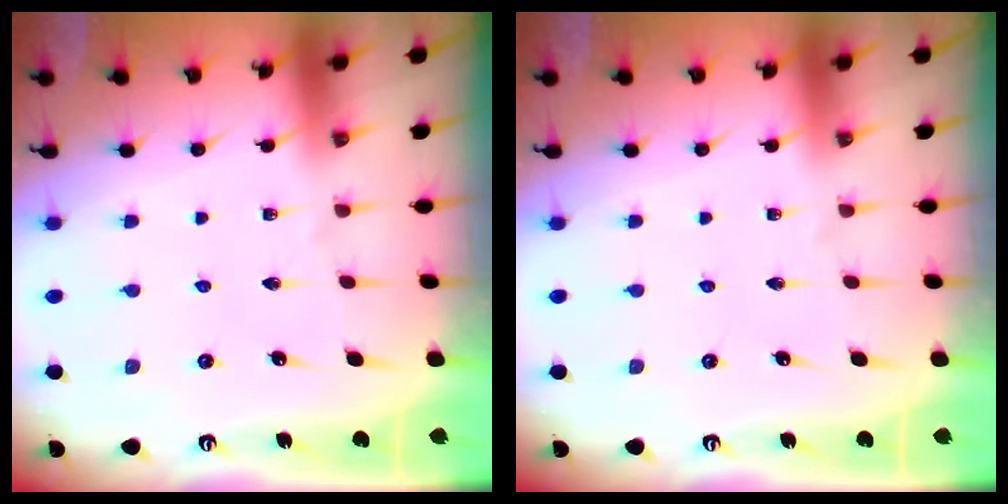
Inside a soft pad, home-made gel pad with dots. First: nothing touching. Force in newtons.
{"total": 0.0}